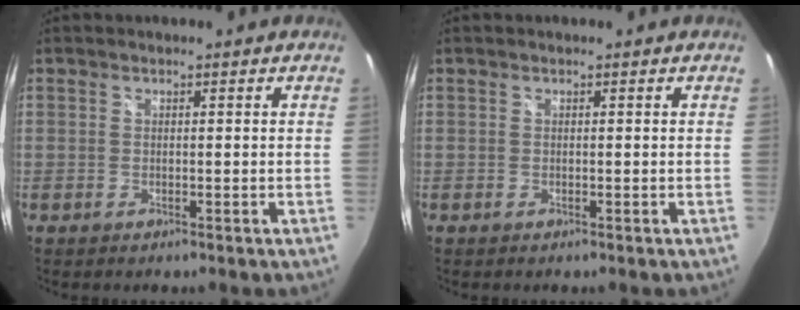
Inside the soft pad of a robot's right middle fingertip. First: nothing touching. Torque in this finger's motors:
{"motor_torque": [0.75, -0.87, 0.00, 0.00]}